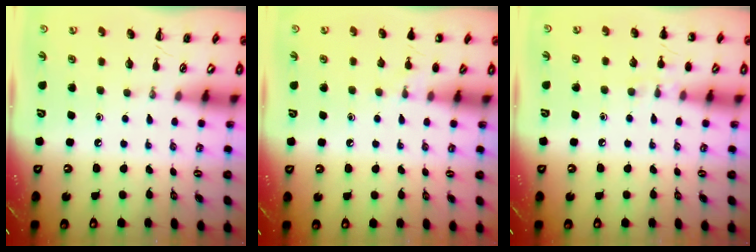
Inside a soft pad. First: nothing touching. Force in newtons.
{"total": 6.4, "press": 6.2, "slide": 1.8}
{"total": 6.6, "press": 6.3, "slide": 1.9}